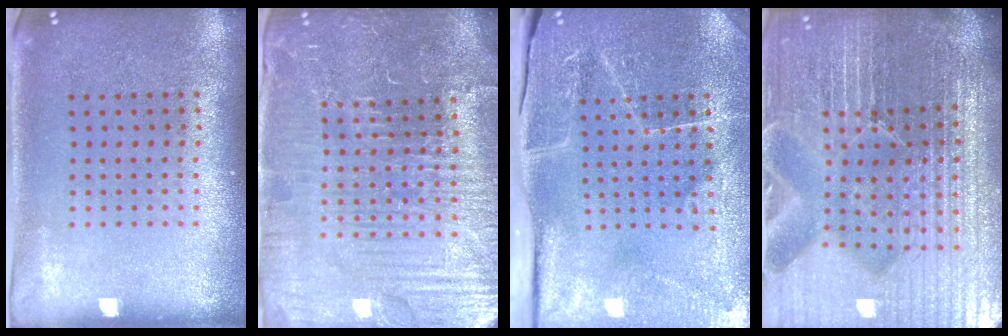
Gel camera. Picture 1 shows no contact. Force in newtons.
{"total": 5.4, "press": 5.1, "slide": 2.0}
{"total": 3.9, "press": 3.8, "slide": 0.7}
{"total": 7.2, "press": 6.3, "slide": 3.4}